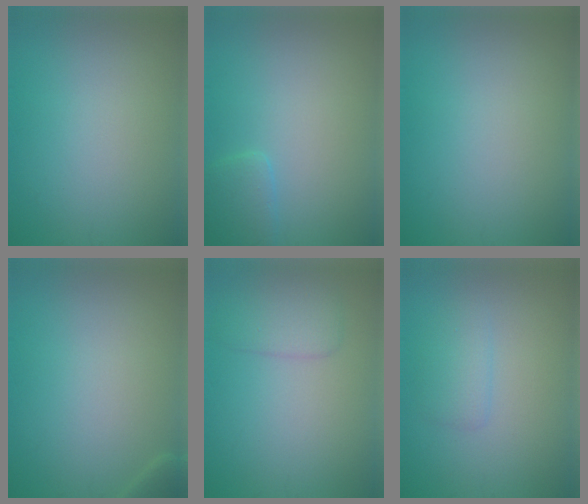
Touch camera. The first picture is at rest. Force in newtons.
{"total": 1.8, "press": 1.8, "slide": 0.2}
{"total": 0.0}
{"total": 1.1, "press": 1.1, "slide": 0.1}
{"total": 2.6, "press": 2.6, "slide": 0.0}
{"total": 1.7, "press": 1.7, "slide": 0.2}